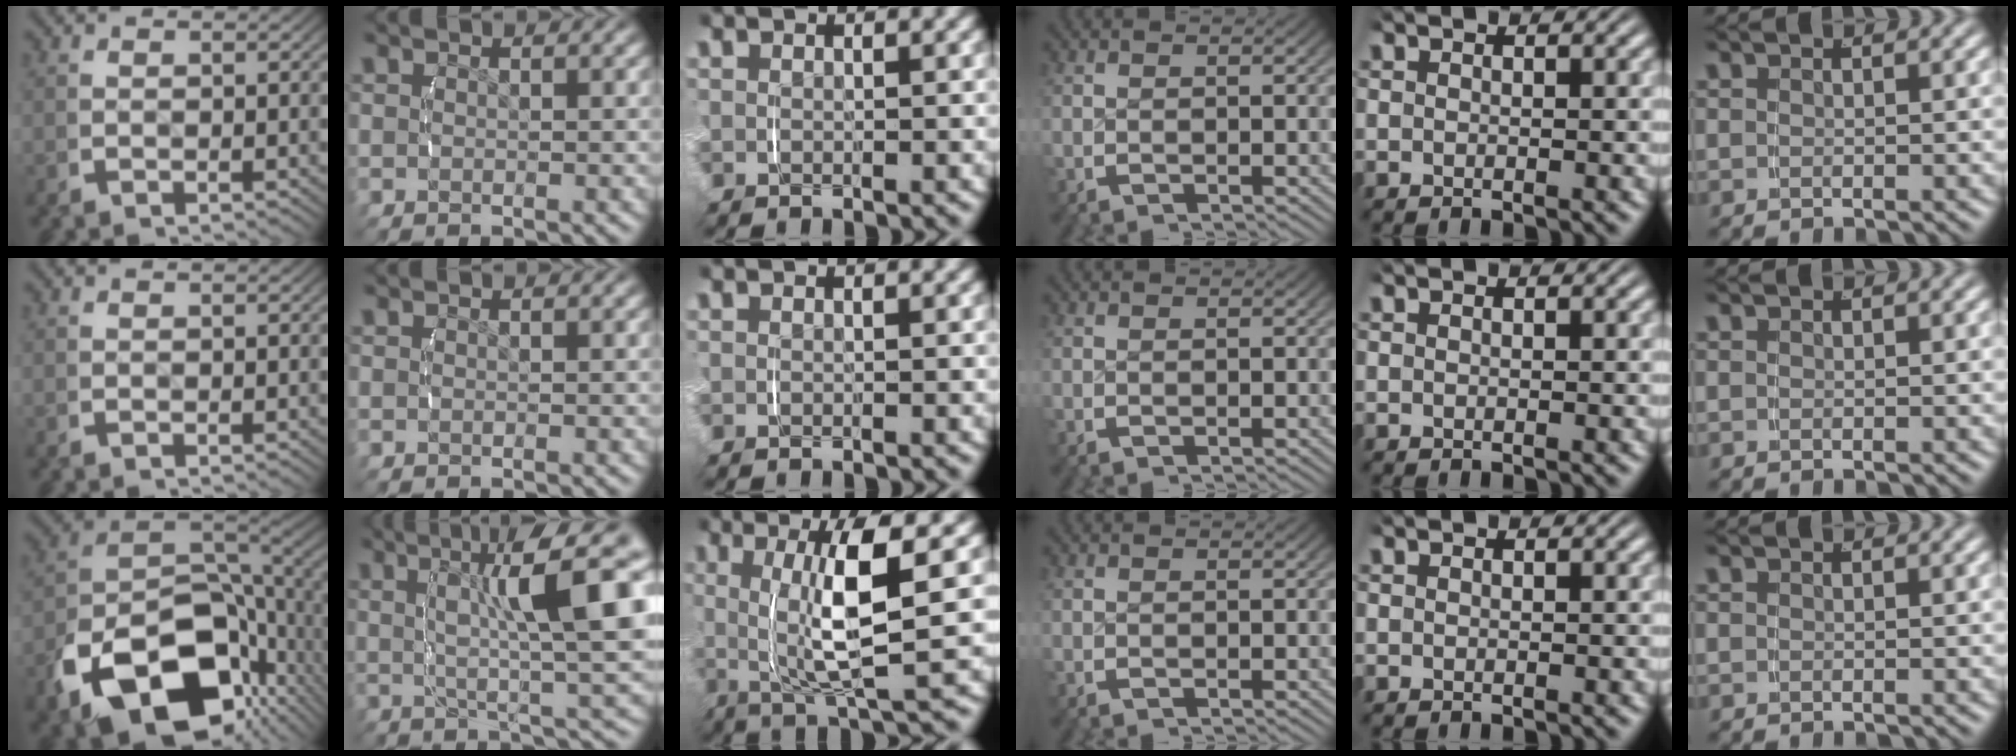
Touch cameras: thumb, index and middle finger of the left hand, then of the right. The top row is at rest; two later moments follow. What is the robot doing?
{"motion": "lift_and_place", "object": "ethernet cable"}